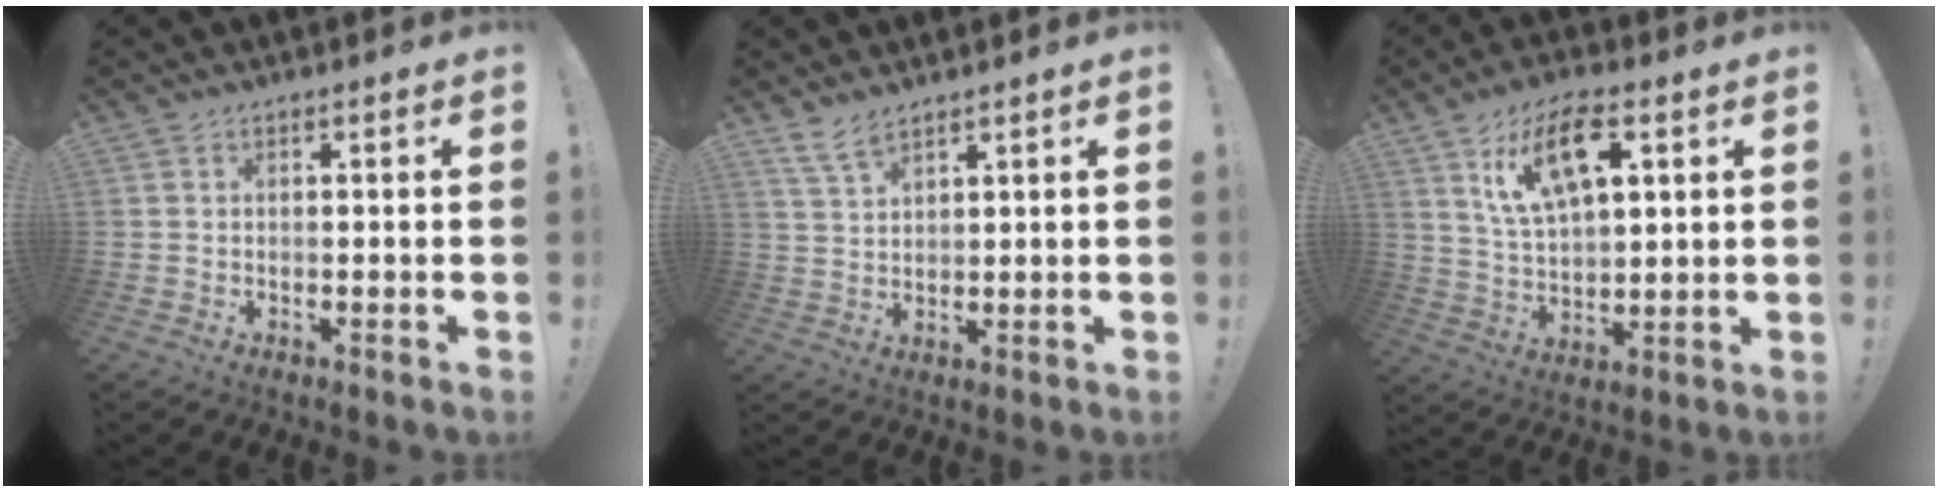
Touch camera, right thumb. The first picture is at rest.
{"total": 5.1, "force": [4.3, 1.6, 2.3], "torque": [-0.049, -0.019, 0.082]}
{"total": 14.2, "force": [6.9, 6.5, 10.5], "torque": [-0.186, -0.011, 0.122]}